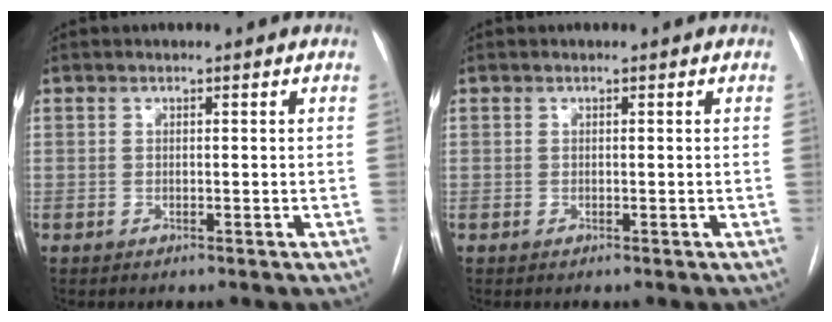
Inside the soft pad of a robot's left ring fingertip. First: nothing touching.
{"total": 0.0}